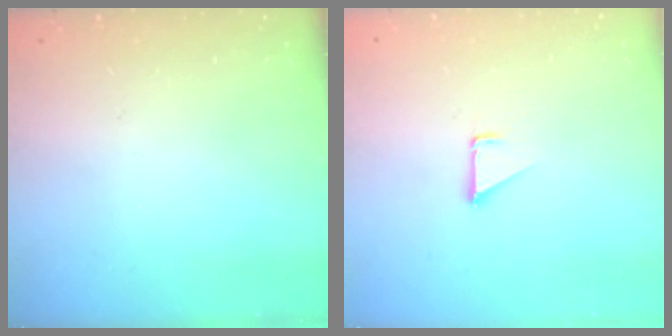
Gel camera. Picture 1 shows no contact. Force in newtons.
{"total": 1.3, "press": 1.3, "slide": 0.1}